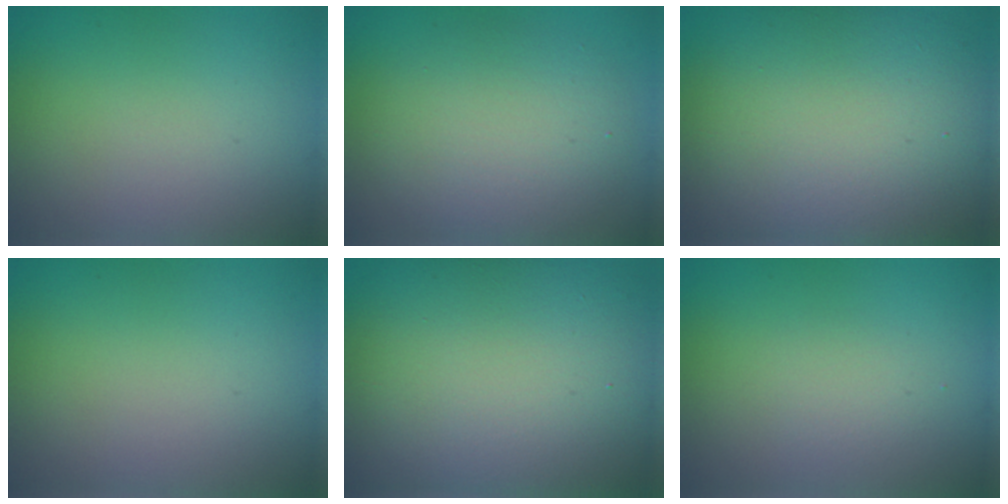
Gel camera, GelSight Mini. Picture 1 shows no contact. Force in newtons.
{"total": 5.8, "press": 5.8, "slide": 0.2}
{"total": 14.1, "press": 14.1, "slide": 0.2}
{"total": 0.0}
{"total": 17.5, "press": 17.4, "slide": 0.7}
{"total": 1.4, "press": 1.4, "slide": 0.1}